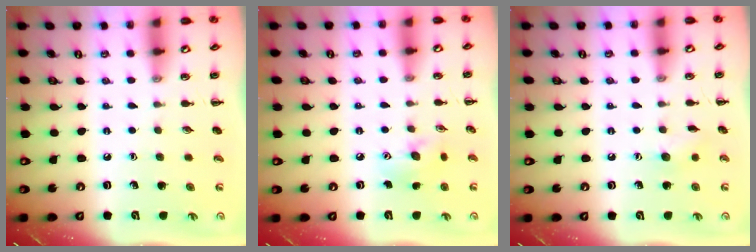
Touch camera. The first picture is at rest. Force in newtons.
{"total": 8.3, "press": 8.3, "slide": 0.7}
{"total": 5.5, "press": 5.3, "slide": 1.1}